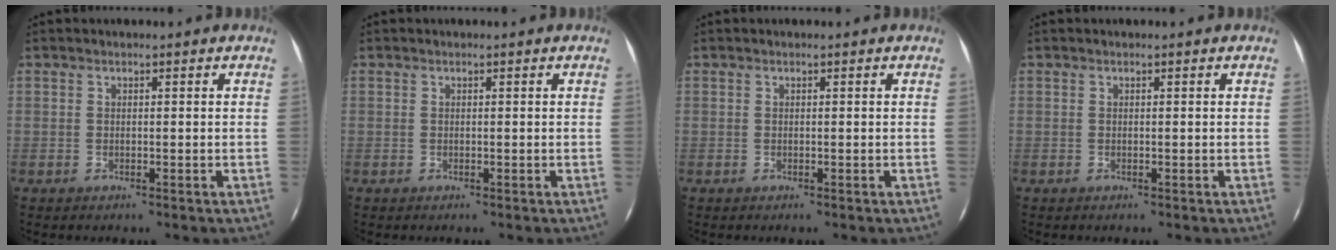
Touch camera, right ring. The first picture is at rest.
{"total": 0.0}
{"total": 0.0}
{"total": 0.0}